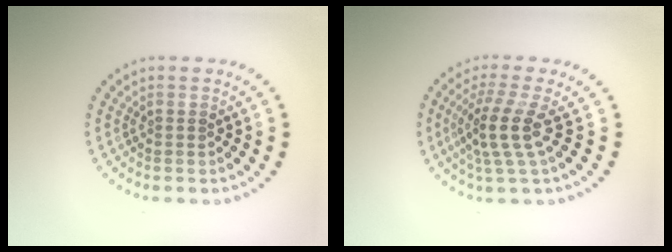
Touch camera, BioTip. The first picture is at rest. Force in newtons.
{"total": 3.8, "press": 2.8, "slide": 2.5}